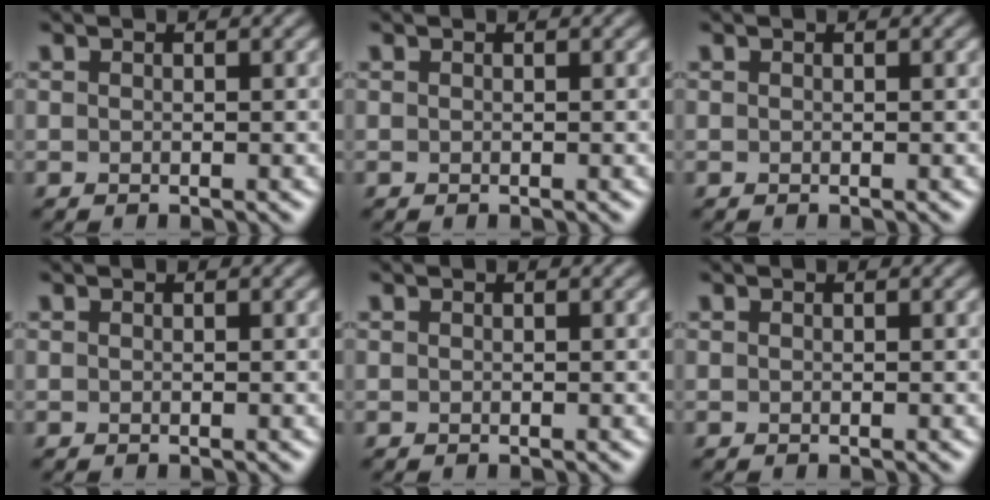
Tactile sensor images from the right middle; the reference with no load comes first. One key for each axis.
{"total": 0.0}
{"total": 0.0}
{"total": 0.0}
{"total": 0.0}
{"total": 0.0}